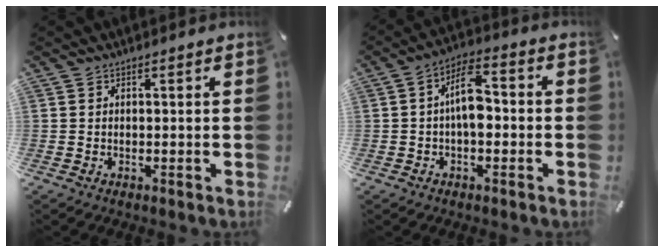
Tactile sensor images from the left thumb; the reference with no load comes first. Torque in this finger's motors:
{"motor_torque": [-0.14, 0.69, 0.11, -0.10, 0.35]}